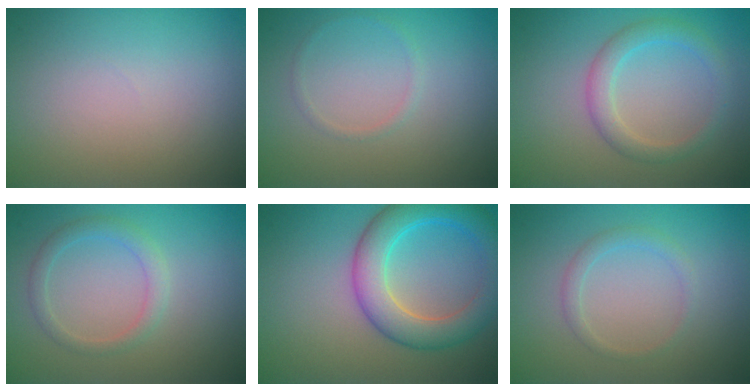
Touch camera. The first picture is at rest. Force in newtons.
{"total": 0.7, "press": 0.7, "slide": 0.1}
{"total": 2.7, "press": 2.7, "slide": 0.1}
{"total": 2.0, "press": 2.0, "slide": 0.3}
{"total": 6.2, "press": 6.2, "slide": 0.2}
{"total": 1.3, "press": 1.3, "slide": 0.1}